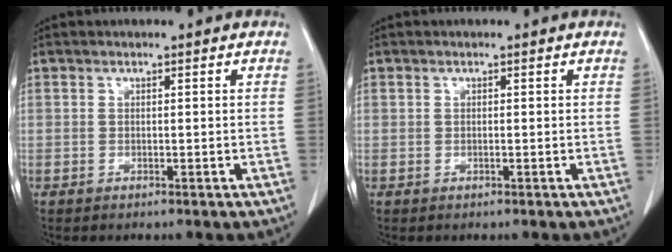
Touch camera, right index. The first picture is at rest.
{"total": 0.0}